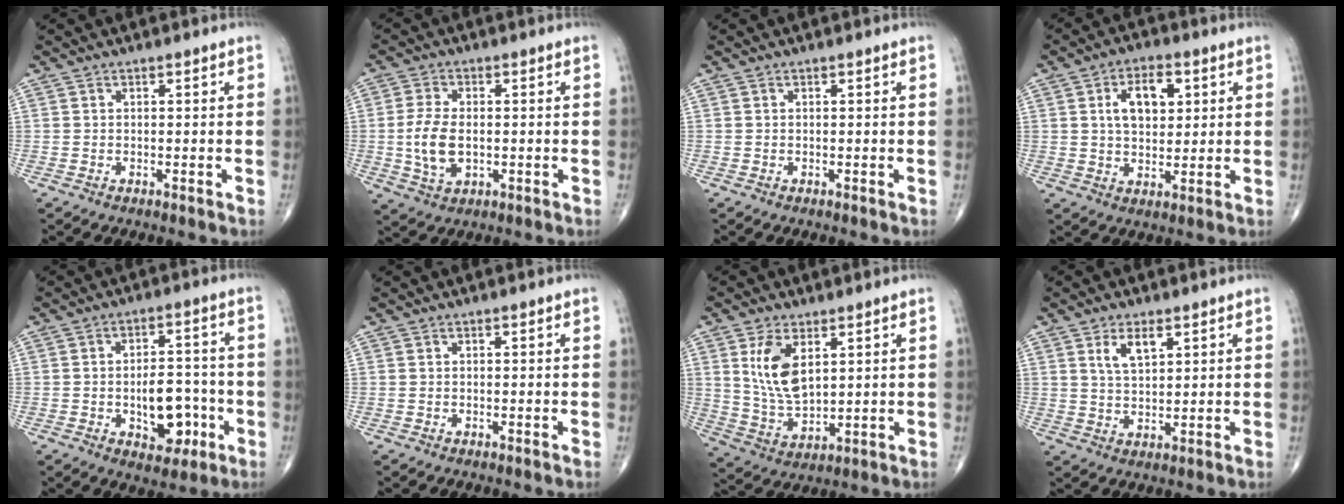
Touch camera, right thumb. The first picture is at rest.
{"total": 7.8, "force": [-0.6, 4.5, 6.3], "torque": [-0.129, -0.003, -0.009]}
{"total": 0.0}
{"total": 9.1, "force": [2.6, 5.3, 6.9], "torque": [-0.093, -0.002, 0.042]}
{"total": 10.3, "force": [-2.8, 6.0, 7.9], "torque": [-0.085, 0.025, -0.032]}
{"total": 0.0}
{"total": 11.6, "force": [4.3, 6.2, 8.9], "torque": [-0.160, -0.023, 0.097]}
{"total": 5.4, "force": [2.7, 2.4, 4.0], "torque": [-0.068, -0.015, 0.053]}